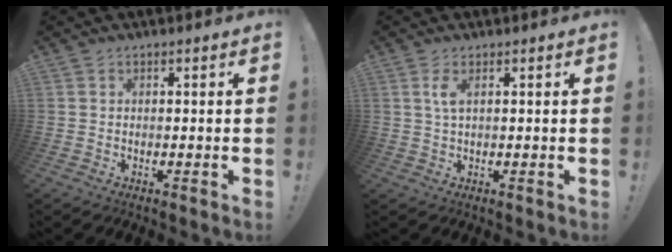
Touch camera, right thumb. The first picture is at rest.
{"total": 3.1, "force": [1.1, 0.9, 2.8], "torque": [-0.056, 0.001, 0.018]}